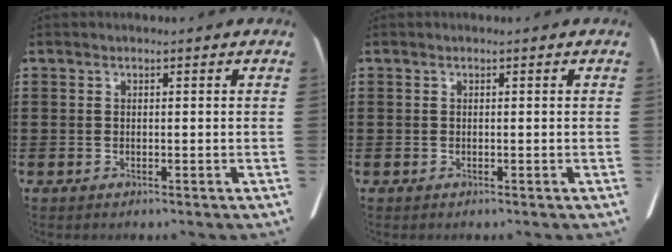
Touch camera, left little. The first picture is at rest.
{"total": 0.0}